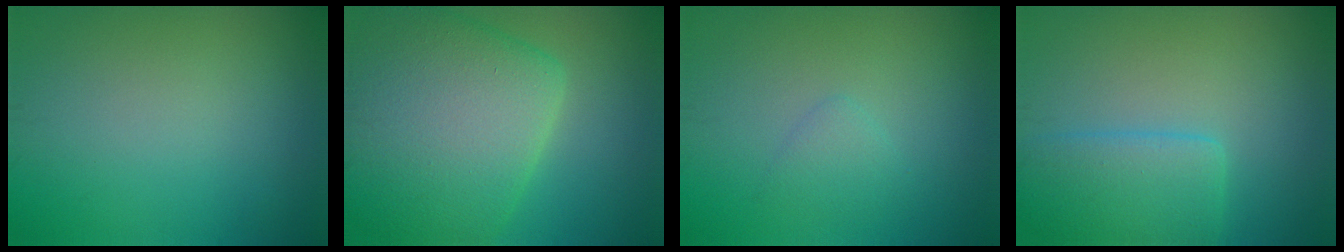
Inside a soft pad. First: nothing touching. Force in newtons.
{"total": 10.8, "press": 10.8, "slide": 0.4}
{"total": 1.4, "press": 1.4, "slide": 0.1}
{"total": 4.6, "press": 4.6, "slide": 0.2}